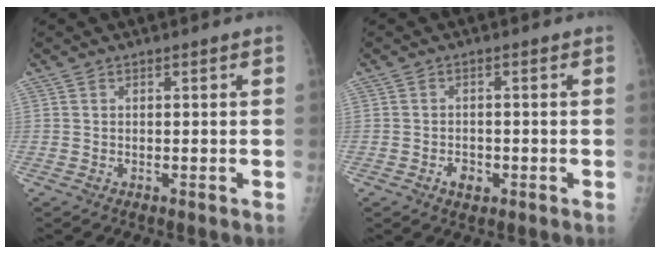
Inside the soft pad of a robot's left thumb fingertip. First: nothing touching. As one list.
[{"total": 2.7, "force": [-1.1, 2.0, 1.5], "torque": [-0.015, 0.004, -0.015]}]